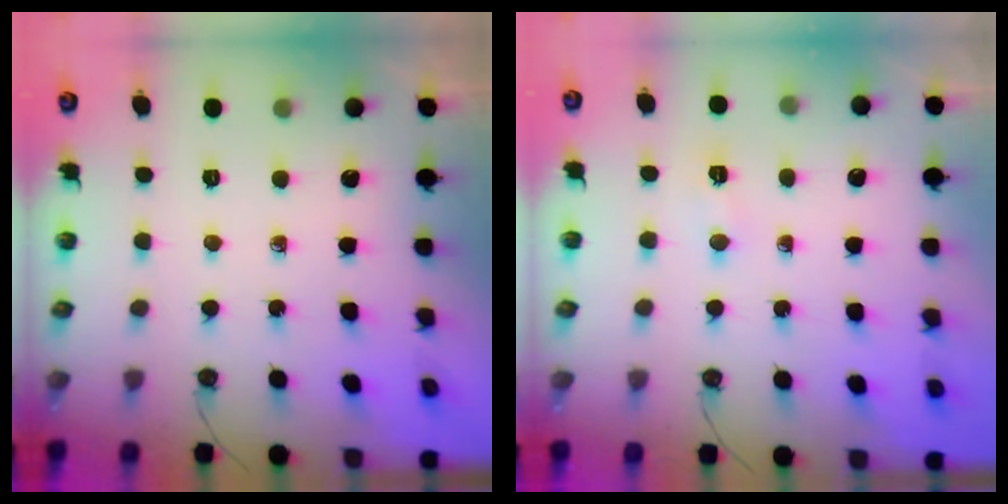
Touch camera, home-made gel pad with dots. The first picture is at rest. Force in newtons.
{"total": 3.6, "press": 3.3, "slide": 1.3}